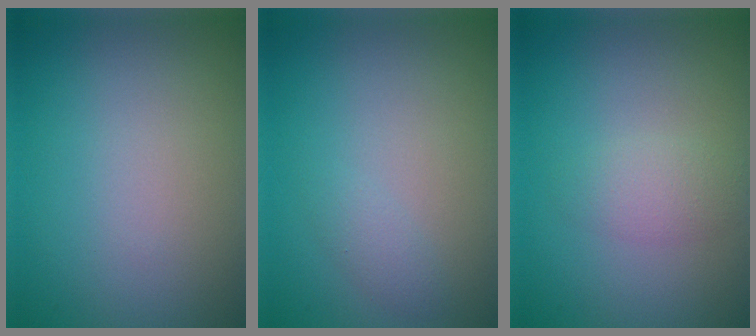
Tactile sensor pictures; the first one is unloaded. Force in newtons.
{"total": 0.9, "press": 0.9, "slide": 0.0}
{"total": 1.8, "press": 1.8, "slide": 0.1}